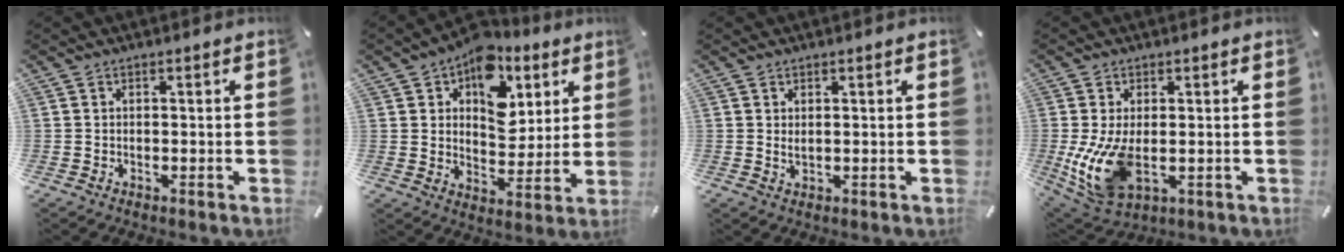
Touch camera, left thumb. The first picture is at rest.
{"total": 14.5, "force": [7.2, 9.6, 8.2], "torque": [-0.113, -0.039, 0.128]}
{"total": 1.3, "force": [0.5, 0.6, 1.0], "torque": [-0.021, 0.001, 0.009]}
{"total": 12.5, "force": [-0.9, 7.2, 10.2], "torque": [-0.225, -0.020, -0.011]}